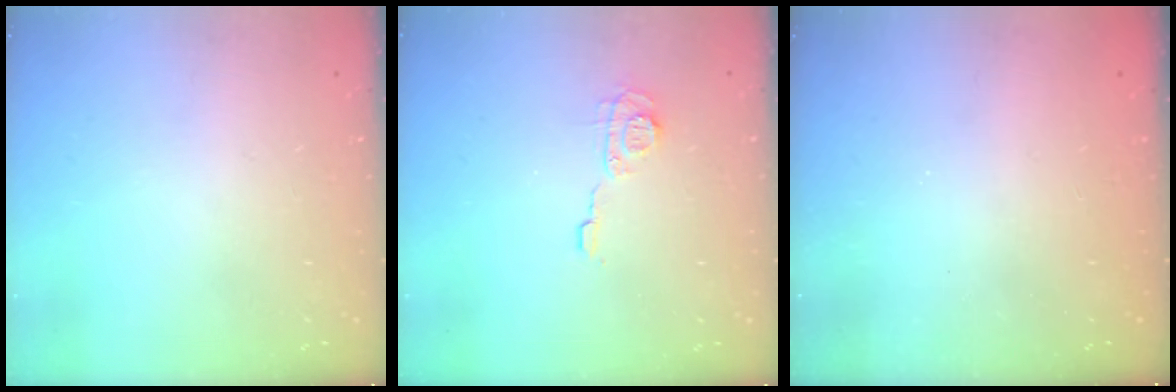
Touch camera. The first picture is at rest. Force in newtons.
{"total": 6.6, "press": 6.6, "slide": 0.4}
{"total": 2.4, "press": 2.3, "slide": 0.8}